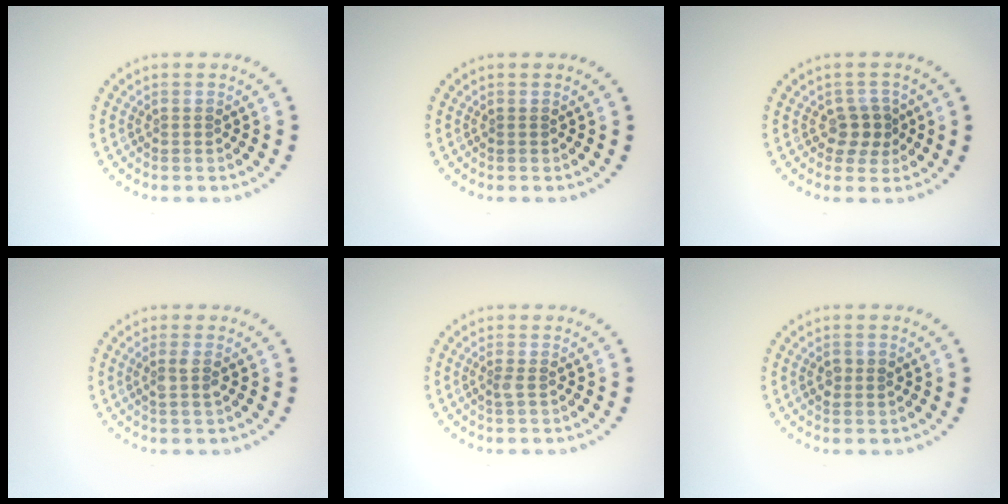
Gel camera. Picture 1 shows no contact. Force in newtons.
{"total": 0.0}
{"total": 2.0, "press": 1.8, "slide": 0.9}
{"total": 1.5, "press": 1.3, "slide": 0.9}
{"total": 0.7, "press": 0.5, "slide": 0.4}
{"total": 1.4, "press": 1.4, "slide": 0.3}